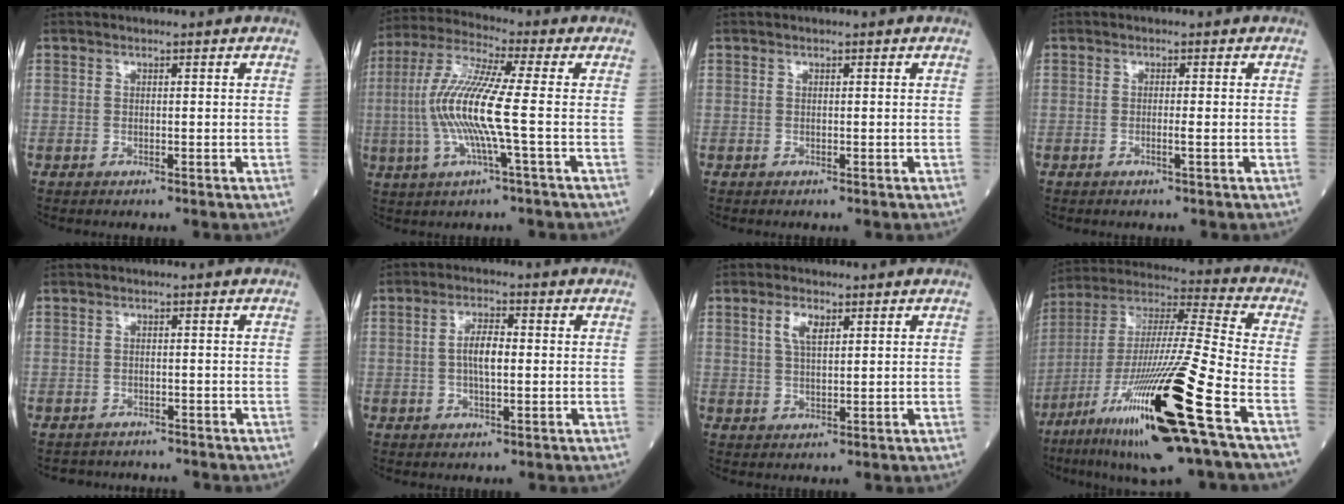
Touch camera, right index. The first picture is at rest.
{"total": 12.0, "force": [-1.4, 0.1, 11.9], "torque": [-0.253, 0.005, -0.037]}
{"total": 0.0}
{"total": 1.1, "force": [-0.3, -0.2, 1.1], "torque": [-0.022, -0.001, -0.008]}
{"total": 3.2, "force": [-2.9, 1.2, -0.4], "torque": [0.005, 0.001, -0.046]}
{"total": 4.4, "force": [0.0, 1.3, 4.2], "torque": [-0.083, 0.007, -0.002]}
{"total": 3.5, "force": [1.6, 1.2, 2.8], "torque": [-0.059, 0.006, 0.033]}
{"total": 24.8, "force": [-11.5, 0.6, 22.0], "torque": [-0.406, -0.052, -0.211]}